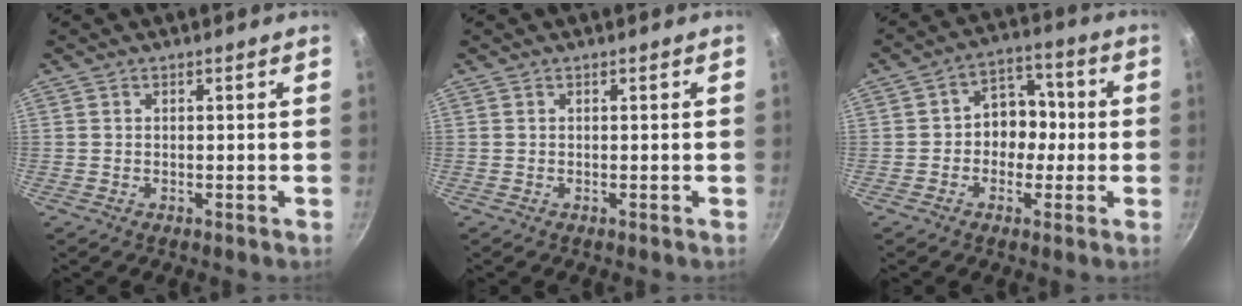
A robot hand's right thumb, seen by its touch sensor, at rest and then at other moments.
{"total": 0.0}
{"total": 8.5, "force": [-0.7, 7.0, 4.8], "torque": [-0.009, 0.030, -0.025]}